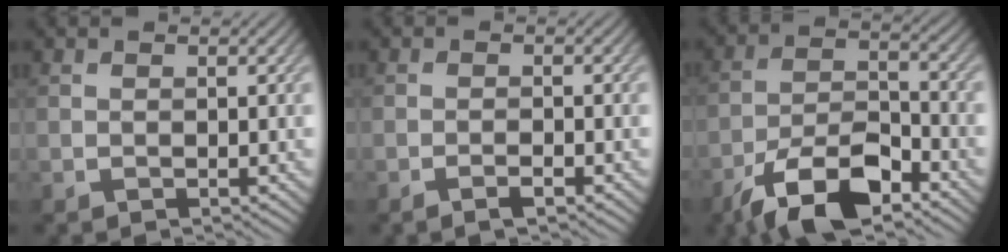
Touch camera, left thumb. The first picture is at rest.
{"total": 1.4, "force": [-1.0, 0.2, 1.0], "torque": [-0.017, 0.005, -0.020]}
{"total": 10.8, "force": [-7.4, 3.9, 6.8], "torque": [-0.121, 0.000, -0.149]}